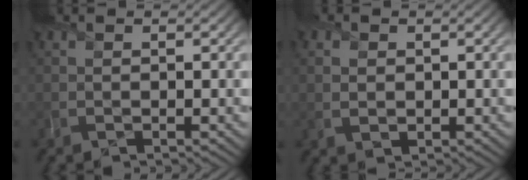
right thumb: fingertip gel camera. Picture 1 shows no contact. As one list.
[{"total": 2.4, "force": [0.3, 2.0, 1.4], "torque": [-0.039, -0.002, 0.008]}]